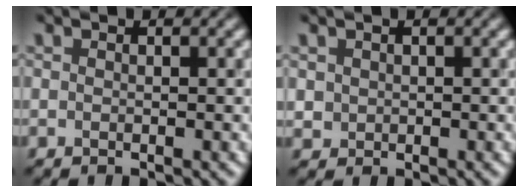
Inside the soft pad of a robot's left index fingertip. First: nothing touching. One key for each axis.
{"total": 1.3, "fx": 0.2, "fy": 1.3, "fz": 0.0, "tx": 0.012, "ty": 0.000, "tz": 0.007}